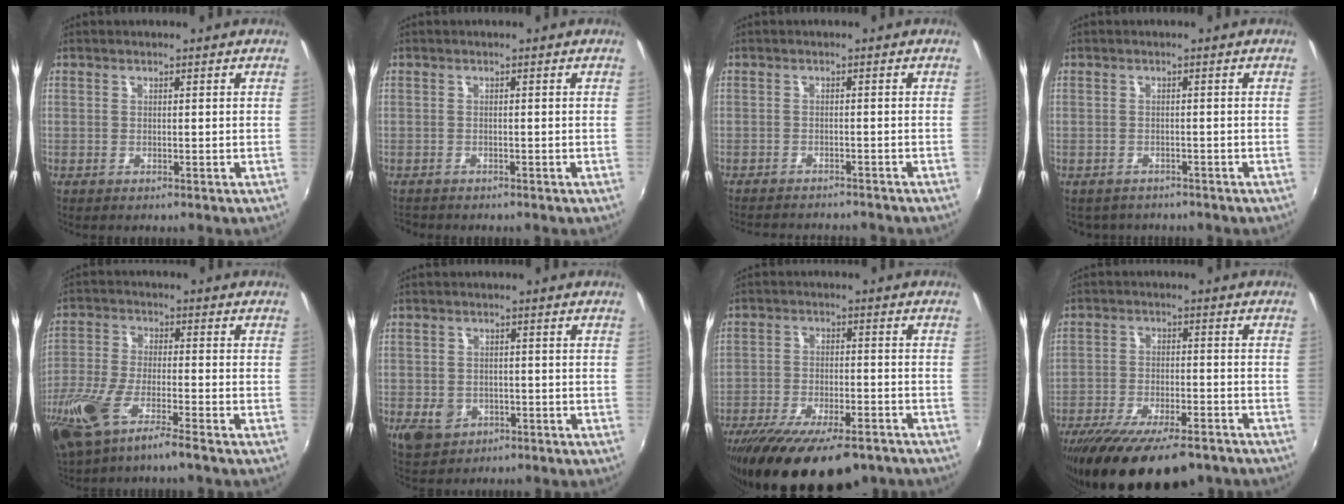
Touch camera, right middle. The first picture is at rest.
{"total": 1.9, "force": [-1.8, 0.6, 0.3], "torque": [-0.012, -0.009, -0.031]}
{"total": 8.8, "force": [-8.1, 1.8, 3.0], "torque": [-0.074, -0.013, -0.117]}
{"total": 3.1, "force": [-2.6, 1.6, 0.3], "torque": [-0.014, -0.010, -0.040]}
{"total": 14.8, "force": [-9.4, 3.0, 11.0], "torque": [-0.244, -0.045, -0.182]}
{"total": 6.2, "force": [-2.4, 4.9, 2.9], "torque": [-0.070, -0.003, -0.033]}
{"total": 20.8, "force": [-15.2, 7.1, 12.2], "torque": [-0.236, -0.049, -0.229]}
{"total": 19.4, "force": [-14.6, 6.1, 11.2], "torque": [-0.219, -0.049, -0.222]}